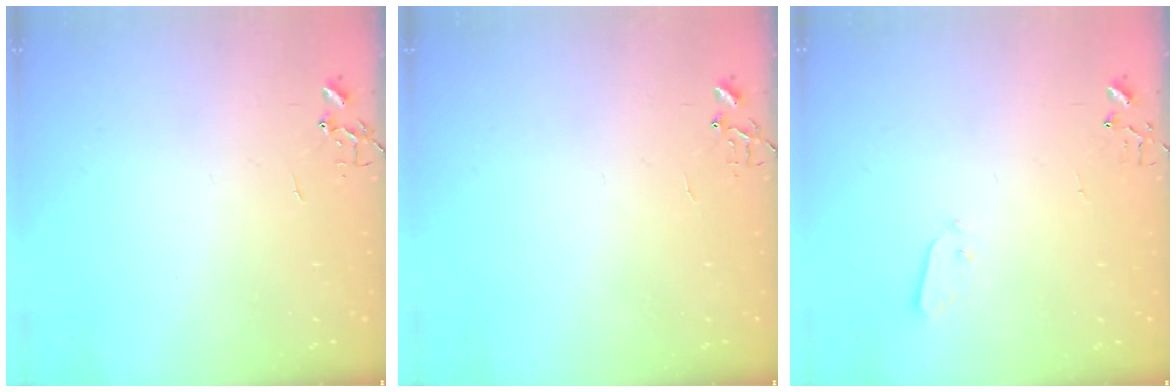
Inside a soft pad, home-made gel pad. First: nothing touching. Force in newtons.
{"total": 6.4, "press": 6.4, "slide": 0.6}
{"total": 3.5, "press": 3.5, "slide": 0.3}